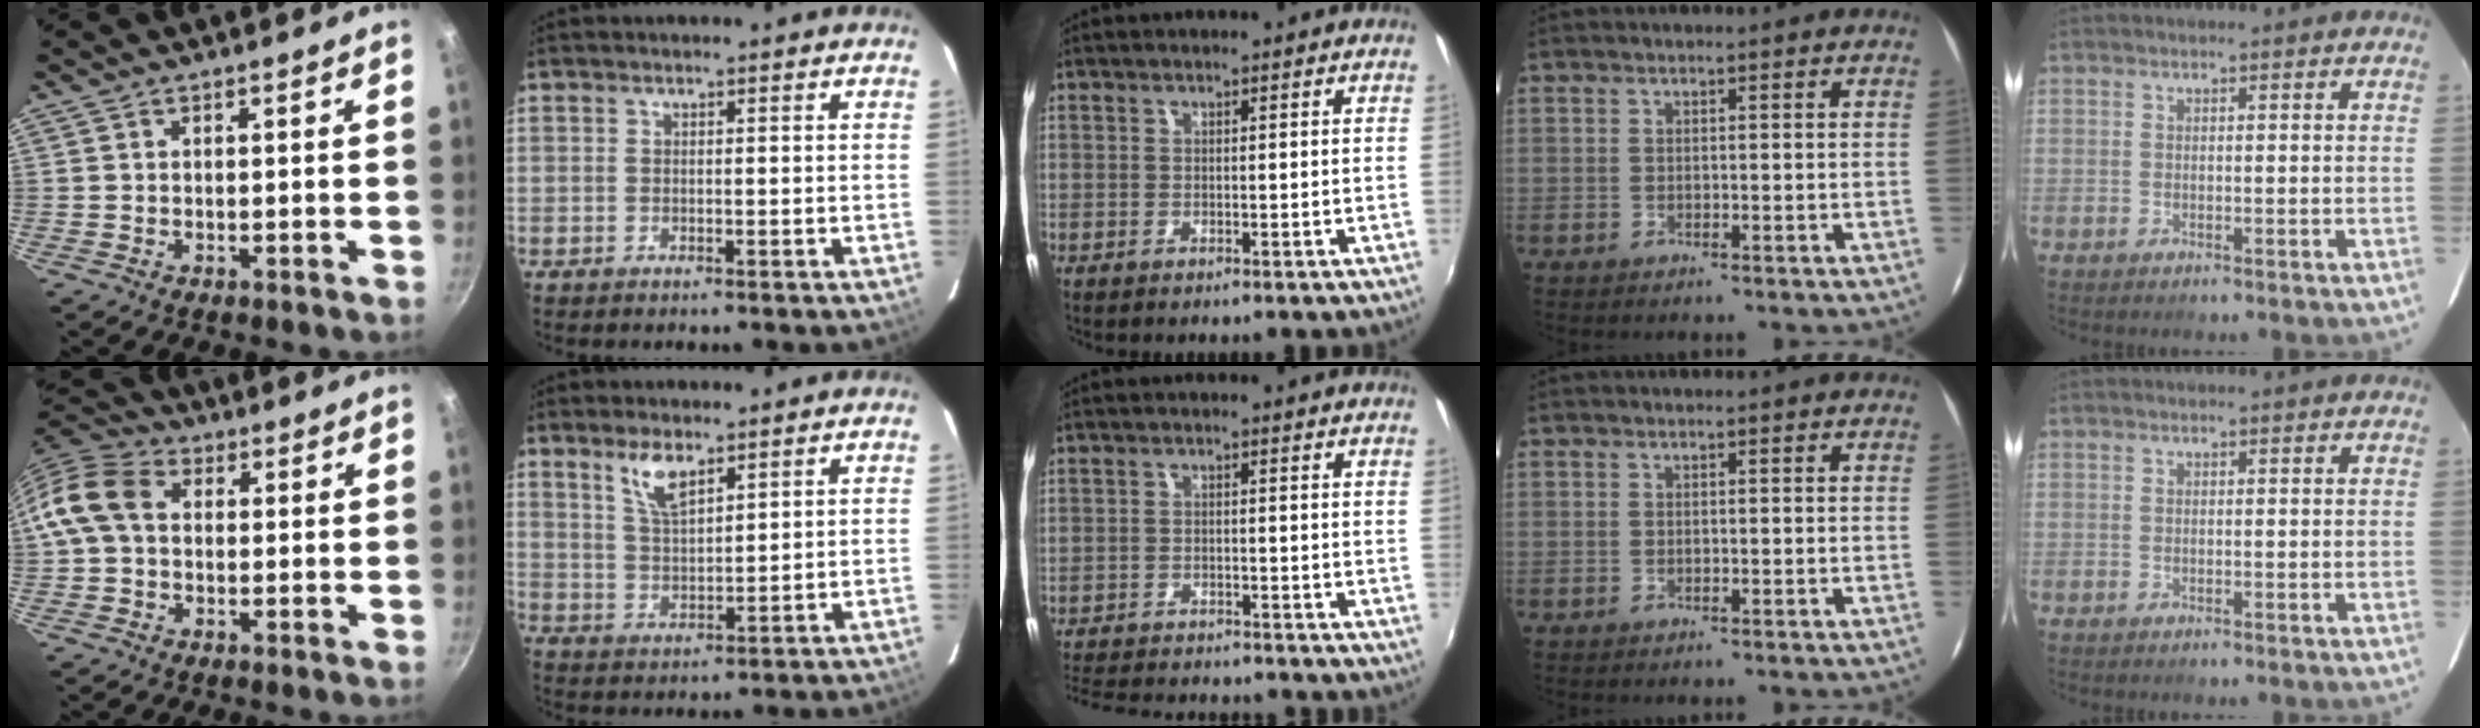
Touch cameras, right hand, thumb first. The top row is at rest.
{"thumb": {"total": 9.3, "force": [0.7, 7.1, 6.1], "torque": [-0.103, 0.024, -0.006]}, "index": {"total": 6.1, "force": [4.1, 2.1, 4.0], "torque": [-0.075, -0.001, 0.084]}, "middle": {"total": 12.4, "force": [-11.1, 3.0, 4.5], "torque": [-0.111, -0.012, -0.170]}}